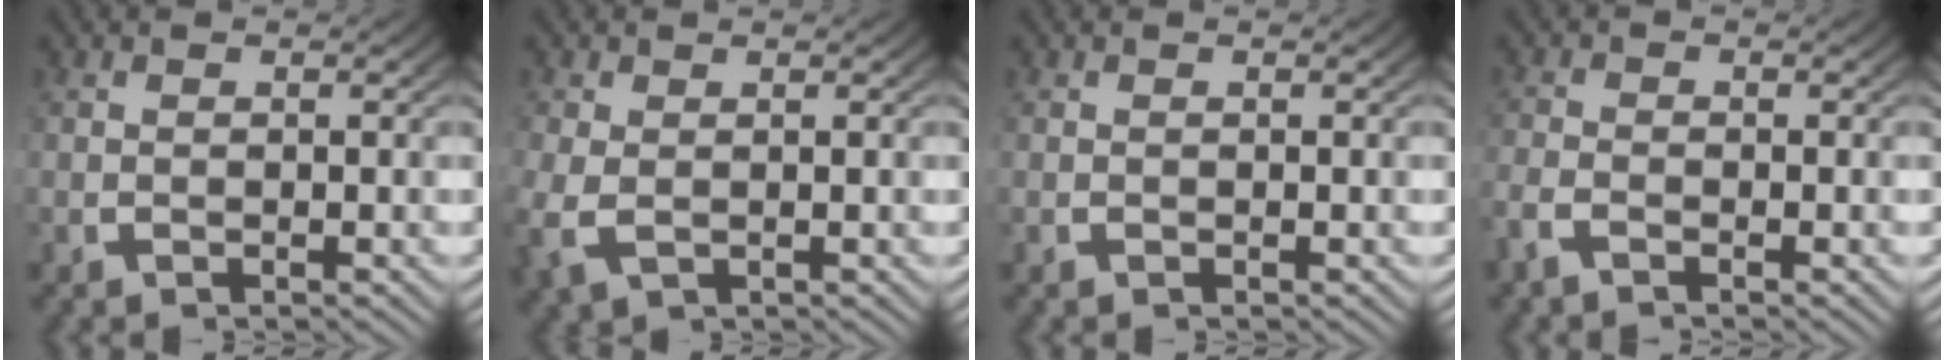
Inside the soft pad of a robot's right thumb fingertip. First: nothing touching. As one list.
[{"total": 2.5, "force": [-0.3, 1.8, 1.8], "torque": [-0.050, -0.012, 0.006]}, {"total": 0.0}, {"total": 1.6, "force": [-1.2, 0.8, 0.7], "torque": [-0.015, 0.001, -0.030]}]